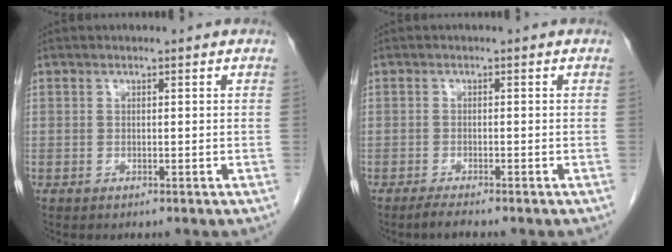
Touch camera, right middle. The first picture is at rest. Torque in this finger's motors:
{"motor_torque": [0.22, -0.16, -0.01, -0.01]}